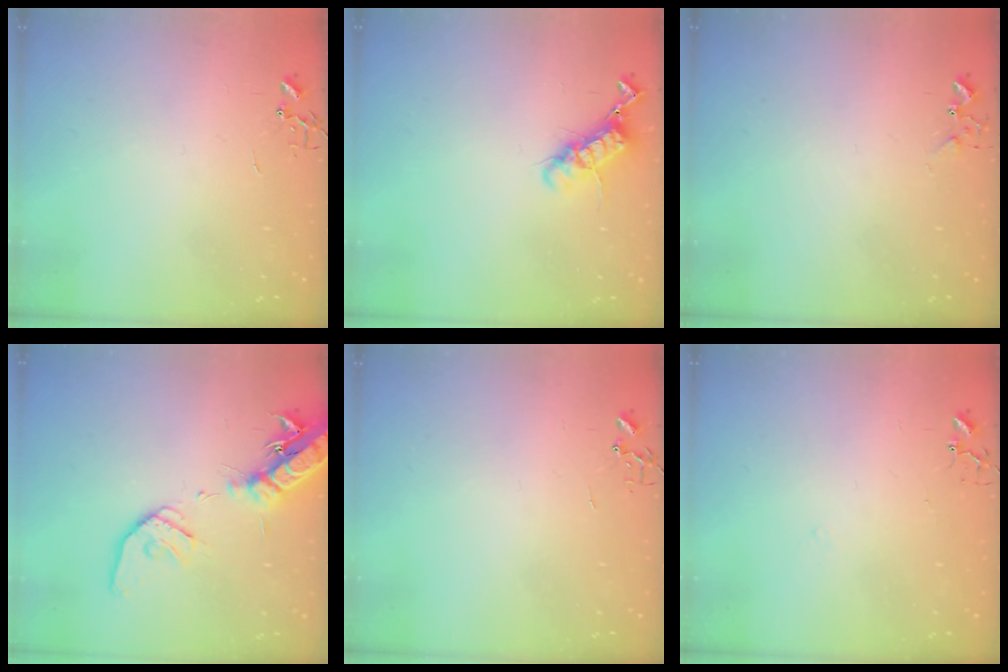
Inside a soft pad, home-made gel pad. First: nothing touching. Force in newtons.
{"total": 11.9, "press": 11.8, "slide": 0.9}
{"total": 5.2, "press": 5.2, "slide": 0.6}
{"total": 19.4, "press": 19.1, "slide": 3.5}
{"total": 0.0}
{"total": 5.7, "press": 5.6, "slide": 0.7}